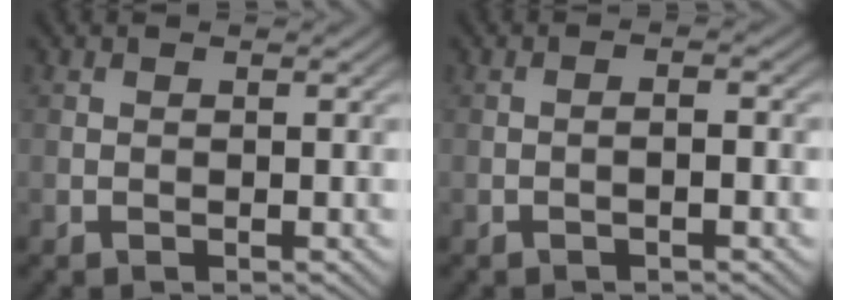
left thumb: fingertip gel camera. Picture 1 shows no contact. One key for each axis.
{"total": 1.4, "fx": -0.7, "fy": 0.1, "fz": 1.2, "tx": -0.018, "ty": 0.008, "tz": -0.015}